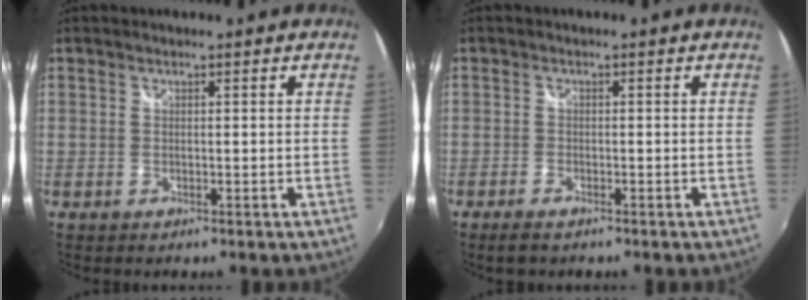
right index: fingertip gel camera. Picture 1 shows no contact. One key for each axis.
{"total": 2.6, "fx": -2.0, "fy": 0.9, "fz": 1.4, "tx": -0.034, "ty": -0.007, "tz": -0.038}